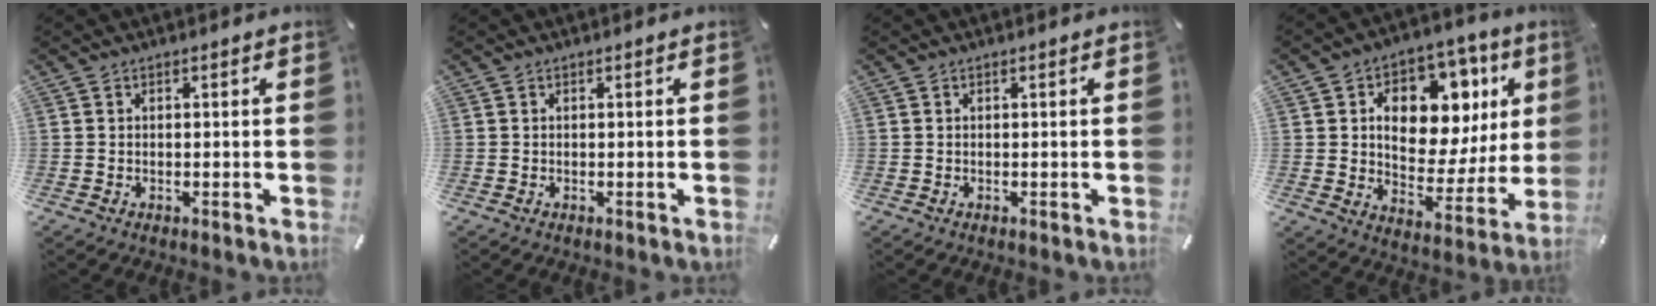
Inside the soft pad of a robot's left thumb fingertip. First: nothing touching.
{"total": 0.0}
{"total": 0.0}
{"total": 17.0, "force": [6.9, 11.0, 10.9], "torque": [-0.155, -0.044, 0.121]}